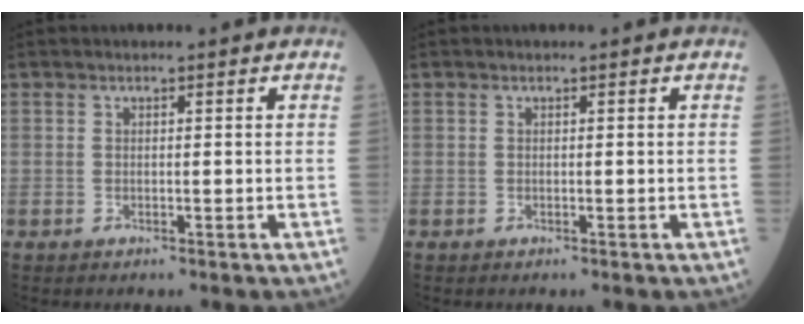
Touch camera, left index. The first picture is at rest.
{"total": 0.0}